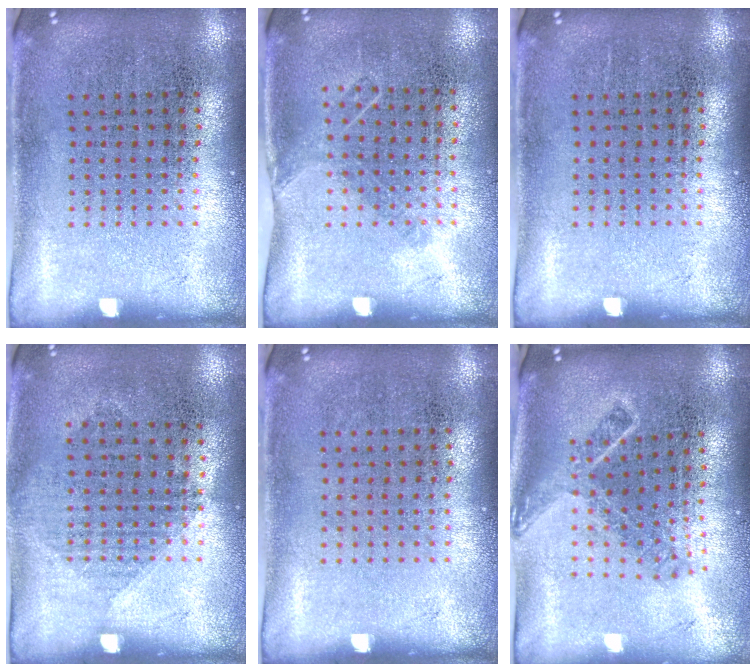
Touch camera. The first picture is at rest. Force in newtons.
{"total": 1.0, "press": 0.8, "slide": 0.6}
{"total": 0.0}
{"total": 1.0, "press": 0.9, "slide": 0.5}
{"total": 0.0}
{"total": 1.9, "press": 1.4, "slide": 1.3}